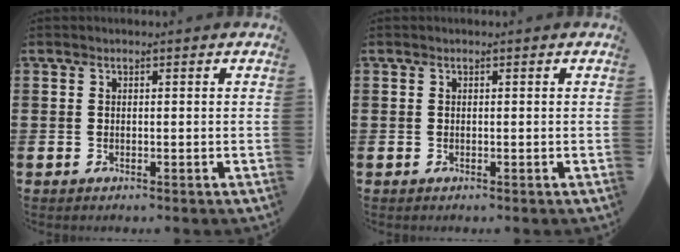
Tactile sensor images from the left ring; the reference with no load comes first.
{"total": 0.0}